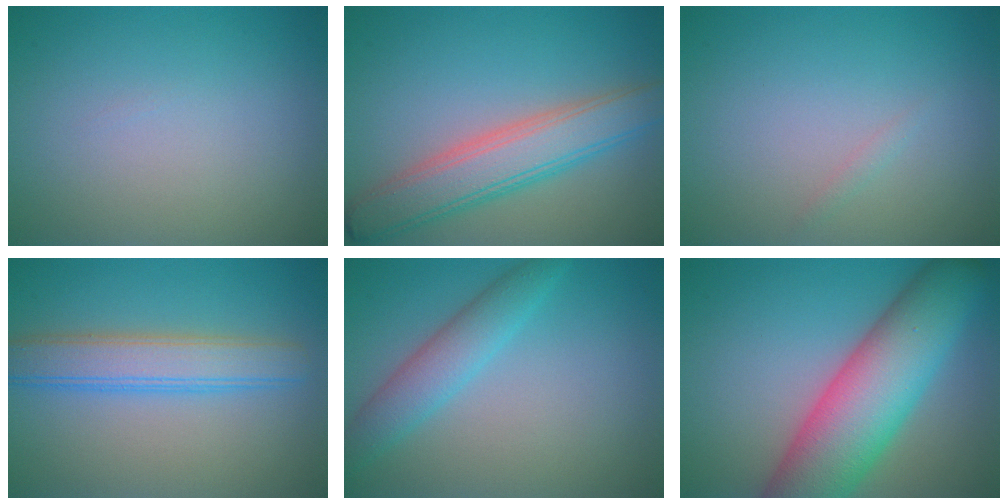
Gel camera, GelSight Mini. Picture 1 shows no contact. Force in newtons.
{"total": 5.9, "press": 5.9, "slide": 0.2}
{"total": 0.6, "press": 0.5, "slide": 0.1}
{"total": 4.6, "press": 4.6, "slide": 0.1}
{"total": 3.5, "press": 3.5, "slide": 0.0}
{"total": 11.4, "press": 11.4, "slide": 0.4}